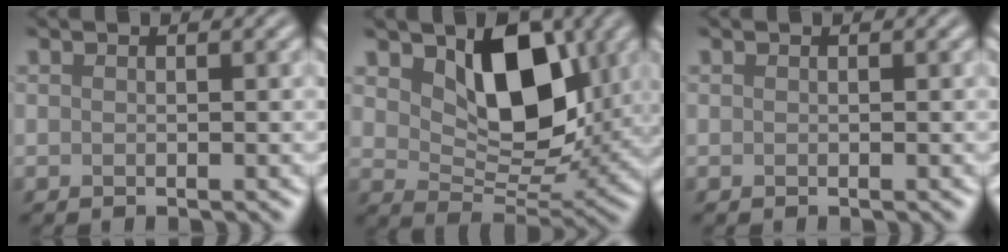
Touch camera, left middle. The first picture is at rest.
{"total": 7.7, "force": [2.6, 4.6, 5.7], "torque": [-0.091, -0.015, 0.049]}
{"total": 0.0}